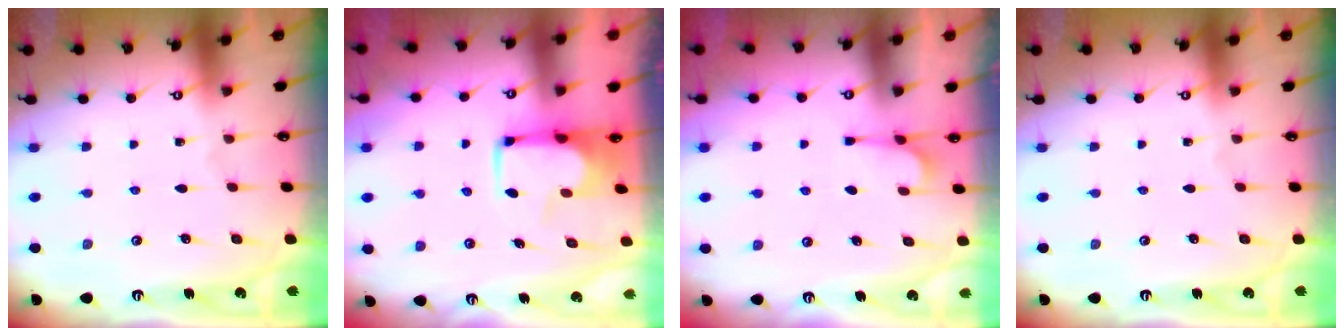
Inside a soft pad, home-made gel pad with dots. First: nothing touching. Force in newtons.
{"total": 2.2, "press": 2.2, "slide": 0.5}
{"total": 3.8, "press": 3.6, "slide": 1.1}
{"total": 0.0}